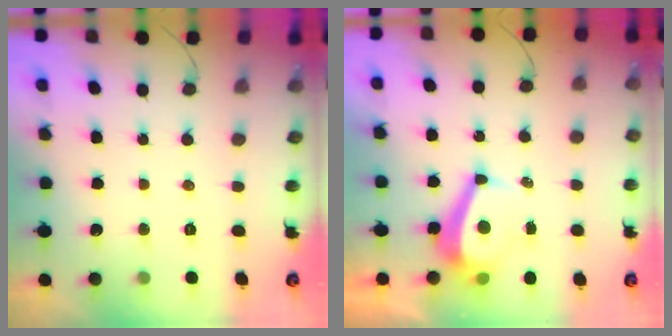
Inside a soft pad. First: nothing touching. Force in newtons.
{"total": 7.4, "press": 7.4, "slide": 0.3}